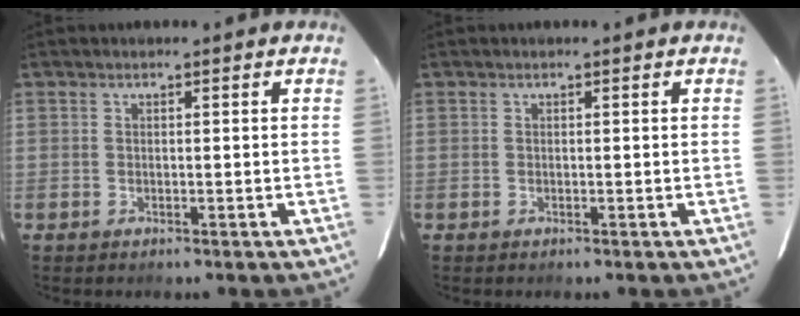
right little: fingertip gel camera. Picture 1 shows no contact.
{"total": 0.0}